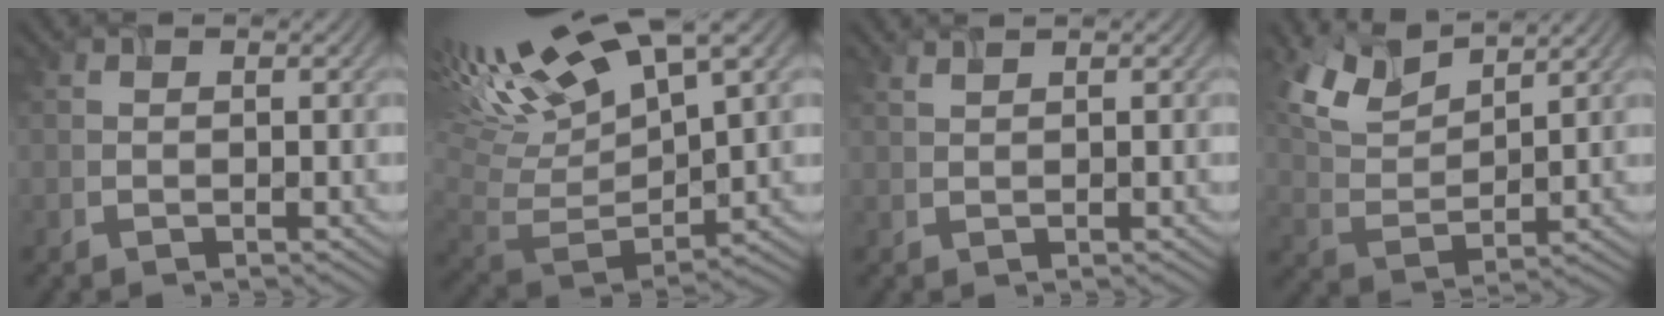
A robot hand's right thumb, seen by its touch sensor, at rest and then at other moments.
{"total": 16.3, "force": [5.8, 6.7, 13.7], "torque": [-0.278, 0.026, 0.110]}
{"total": 0.8, "force": [0.7, -0.2, 0.4], "torque": [-0.003, -0.004, 0.014]}
{"total": 8.0, "force": [5.6, 3.2, 4.8], "torque": [-0.120, 0.010, 0.109]}